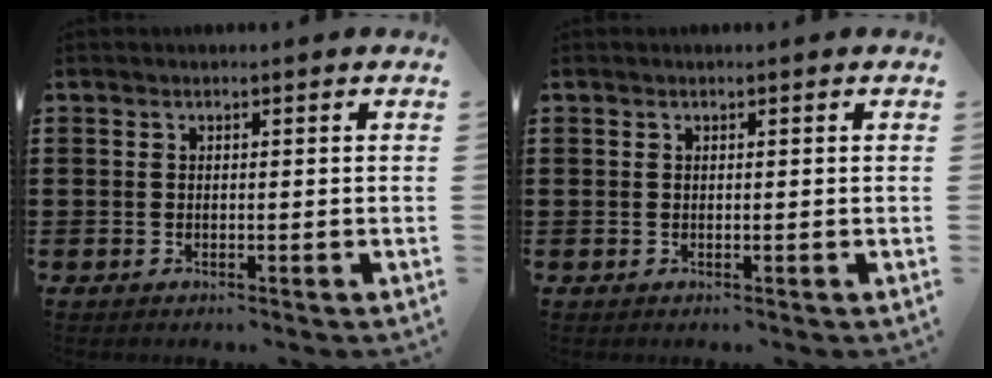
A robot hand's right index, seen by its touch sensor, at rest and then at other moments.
{"total": 0.0}